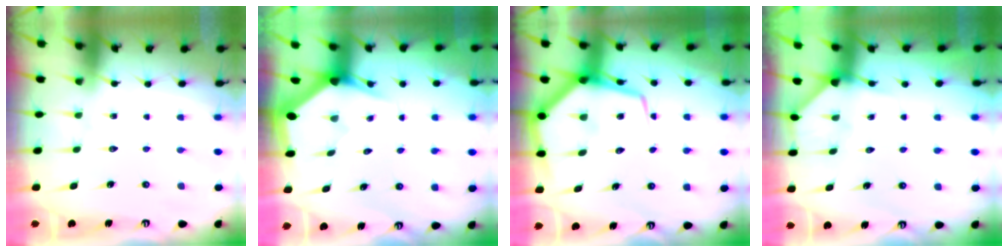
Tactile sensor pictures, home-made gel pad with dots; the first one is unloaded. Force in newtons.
{"total": 3.0, "press": 3.0, "slide": 0.0}
{"total": 10.3, "press": 10.3, "slide": 1.1}
{"total": 3.5, "press": 3.5, "slide": 0.4}